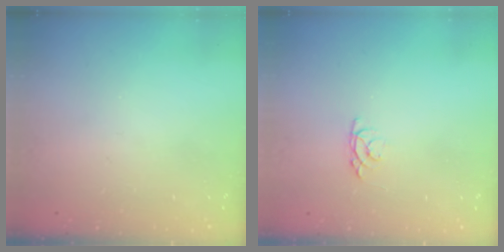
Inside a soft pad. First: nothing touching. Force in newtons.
{"total": 3.4, "press": 3.3, "slide": 0.5}